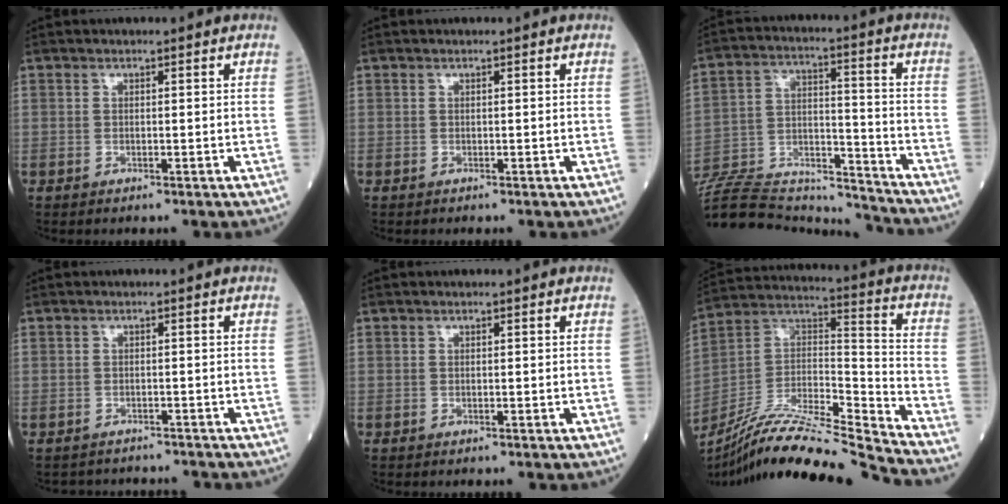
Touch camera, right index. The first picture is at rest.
{"total": 0.0}
{"total": 23.3, "force": [-22.1, 4.2, 6.0], "torque": [-0.166, 0.008, -0.354]}
{"total": 4.3, "force": [-4.0, 1.5, -0.3], "torque": [0.004, 0.003, -0.056]}
{"total": 0.0}
{"total": 21.7, "force": [-19.9, -0.8, 8.7], "torque": [-0.186, 0.004, -0.354]}